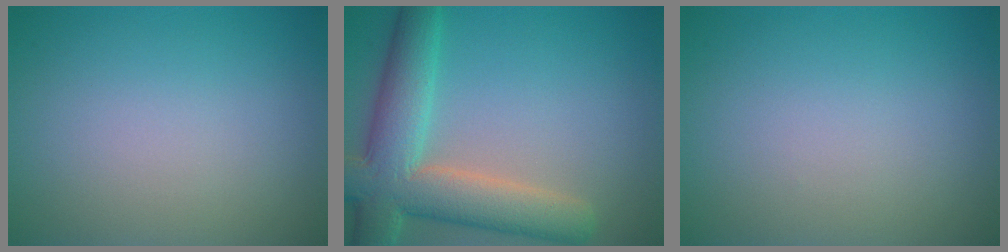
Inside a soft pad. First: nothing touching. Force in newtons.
{"total": 8.5, "press": 8.5, "slide": 0.6}
{"total": 0.0}